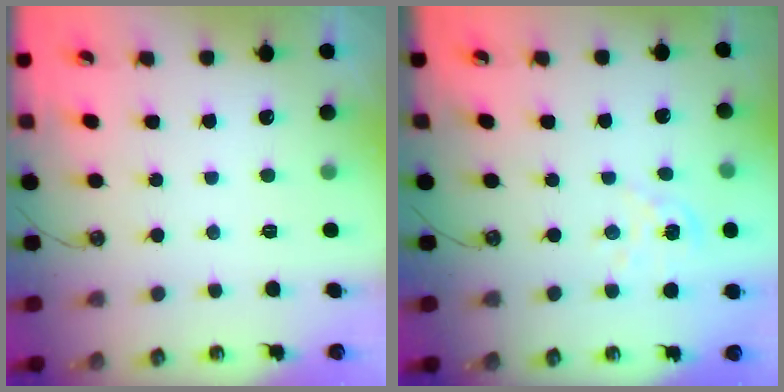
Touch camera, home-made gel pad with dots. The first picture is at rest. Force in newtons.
{"total": 2.8, "press": 2.7, "slide": 0.3}